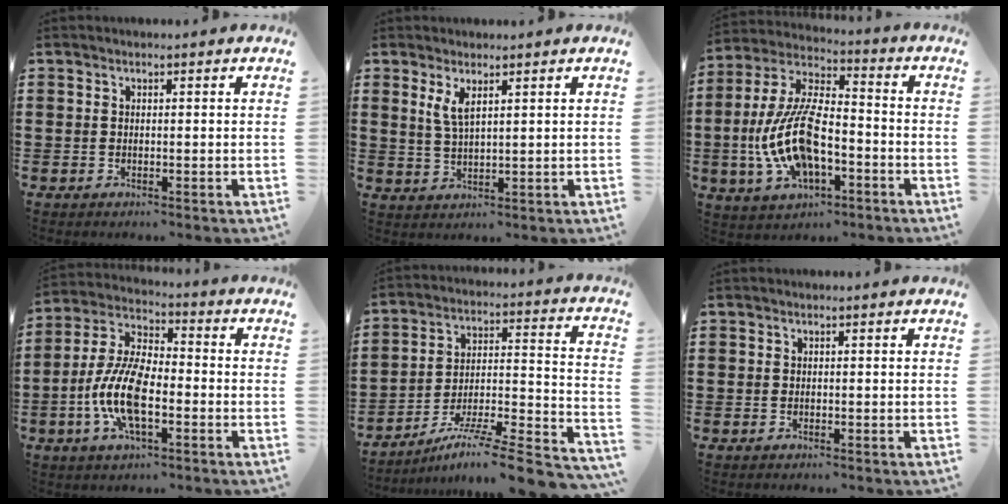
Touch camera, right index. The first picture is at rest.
{"total": 3.3, "force": [1.8, 1.0, 2.6], "torque": [-0.057, 0.003, 0.032]}
{"total": 13.3, "force": [-3.9, 6.1, 11.2], "torque": [-0.262, -0.002, -0.078]}
{"total": 10.5, "force": [-3.1, 4.5, 9.0], "torque": [-0.213, -0.007, -0.065]}
{"total": 8.9, "force": [-6.6, -0.2, 5.9], "torque": [-0.095, -0.009, -0.134]}
{"total": 0.0}